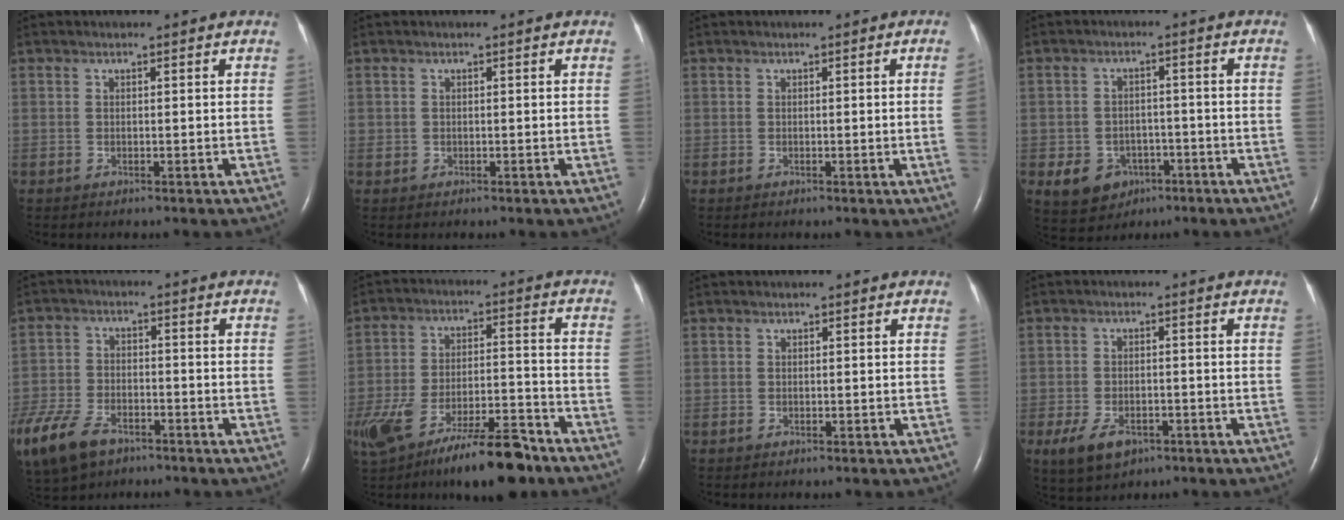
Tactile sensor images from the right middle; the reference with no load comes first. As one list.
[{"total": 0.5, "force": [0.0, 0.5, 0.1], "torque": [0.000, 0.003, -0.001]}, {"total": 1.2, "force": [-0.1, -0.4, 1.1], "torque": [-0.016, 0.001, 0.000]}, {"total": 6.7, "force": [-2.9, 5.5, 2.4], "torque": [-0.046, 0.006, -0.033]}, {"total": 14.7, "force": [-9.1, 8.1, 8.2], "torque": [-0.223, -0.021, -0.165]}, {"total": 18.7, "force": [-13.0, 4.7, 12.6], "torque": [-0.224, -0.009, -0.219]}, {"total": 0.0}, {"total": 5.7, "force": [-3.1, 3.3, 3.5], "torque": [-0.072, -0.004, -0.045]}]